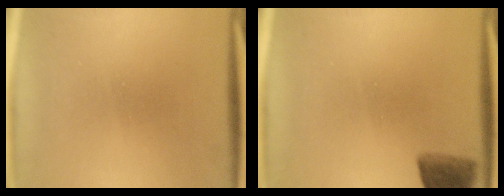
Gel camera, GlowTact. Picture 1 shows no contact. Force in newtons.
{"total": 5.6}